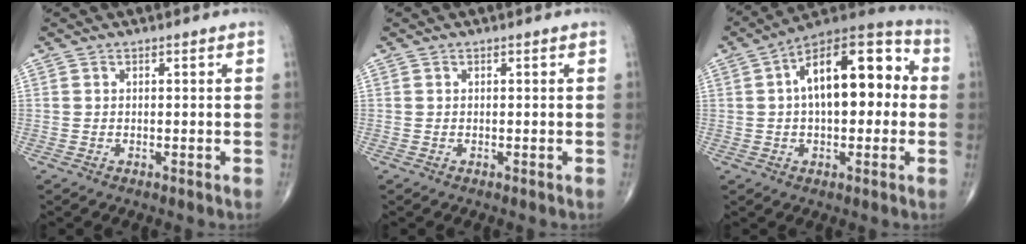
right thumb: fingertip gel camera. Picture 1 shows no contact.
{"total": 0.0}
{"total": 18.7, "force": [2.4, 9.3, 16.0], "torque": [-0.223, 0.042, 0.026]}